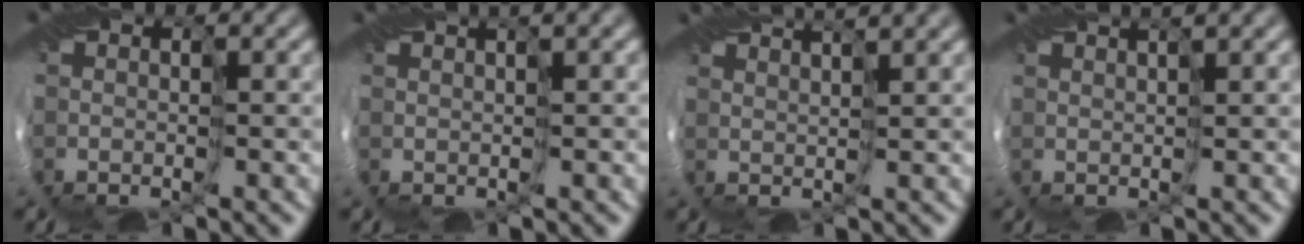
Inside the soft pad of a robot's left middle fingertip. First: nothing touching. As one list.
[{"total": 2.6, "force": [1.5, 0.1, 2.1], "torque": [-0.040, 0.006, 0.027]}, {"total": 4.6, "force": [3.8, 0.5, 2.5], "torque": [-0.042, 0.018, 0.043]}, {"total": 2.9, "force": [2.2, 0.1, 1.8], "torque": [-0.038, 0.012, 0.028]}]